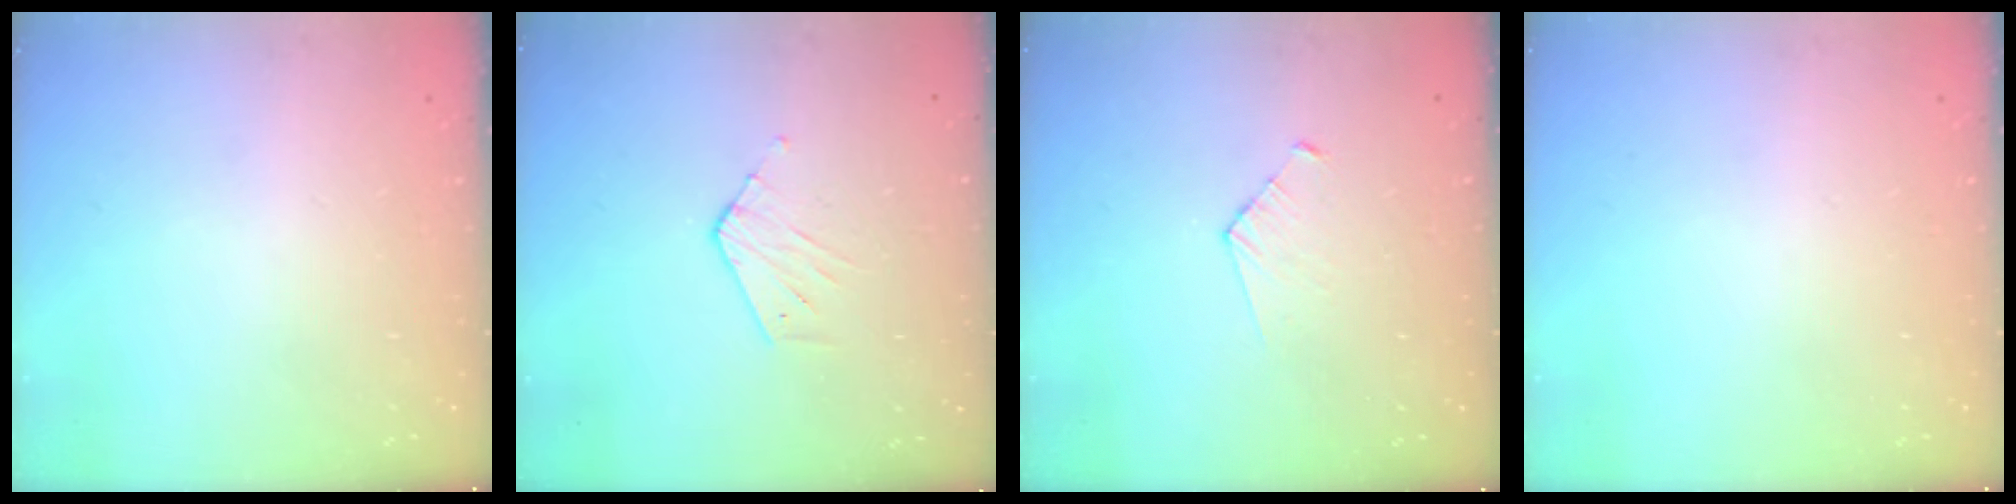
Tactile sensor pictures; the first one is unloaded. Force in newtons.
{"total": 3.1, "press": 3.1, "slide": 0.3}
{"total": 3.2, "press": 3.2, "slide": 0.3}
{"total": 0.0}